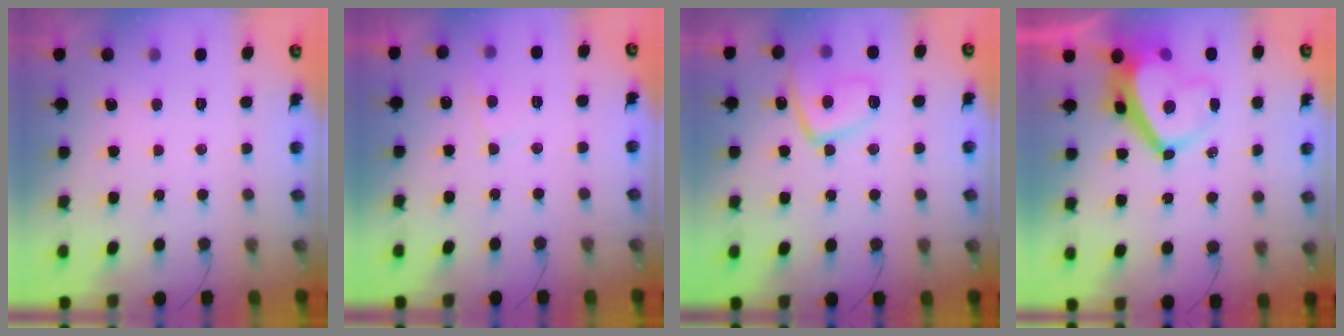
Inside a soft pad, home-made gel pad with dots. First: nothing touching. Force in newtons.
{"total": 3.9, "press": 3.9, "slide": 0.5}
{"total": 12.4, "press": 12.4, "slide": 1.1}
{"total": 9.3, "press": 9.3, "slide": 1.0}